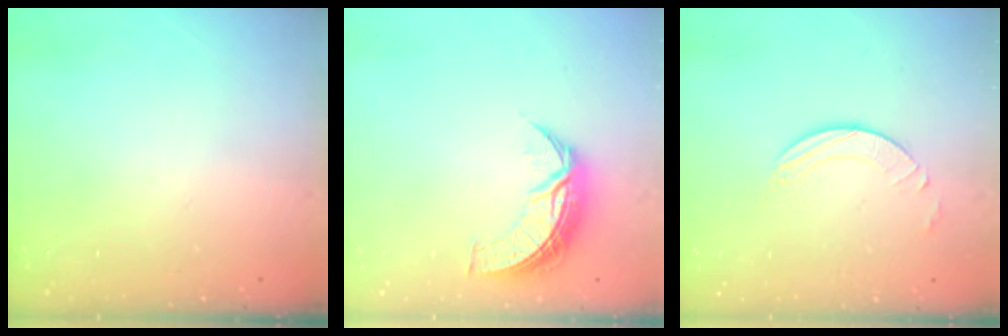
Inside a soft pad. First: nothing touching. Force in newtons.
{"total": 8.0, "press": 8.0, "slide": 0.3}
{"total": 2.7, "press": 2.7, "slide": 0.2}